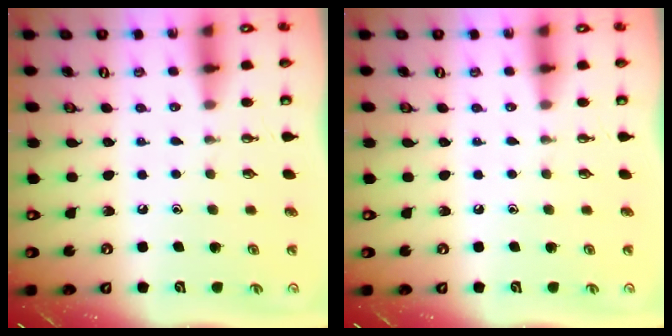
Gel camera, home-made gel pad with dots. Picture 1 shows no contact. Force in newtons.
{"total": 0.0}